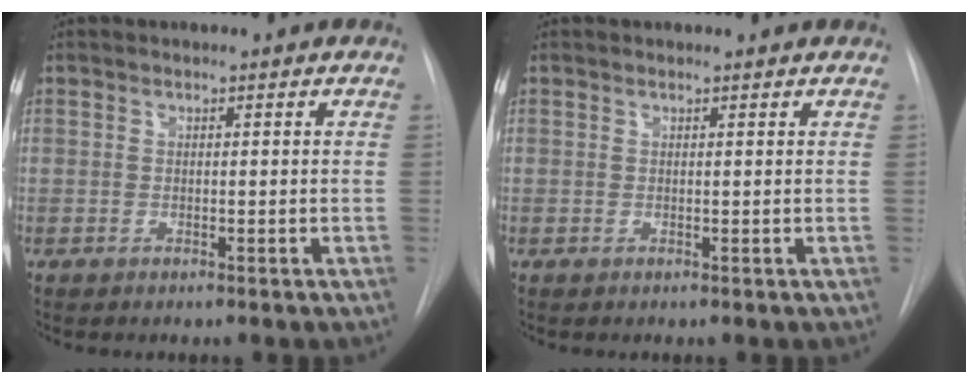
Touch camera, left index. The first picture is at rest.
{"total": 0.7, "force": [0.7, 0.1, 0.0], "torque": [-0.008, 0.004, 0.009]}